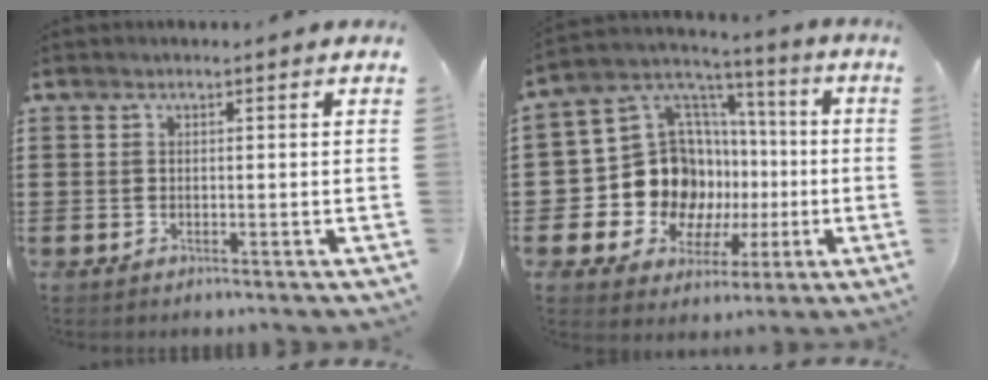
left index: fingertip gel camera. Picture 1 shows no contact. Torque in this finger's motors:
{"motor_torque": [2.10, 0.03, 0.95, 0.08]}